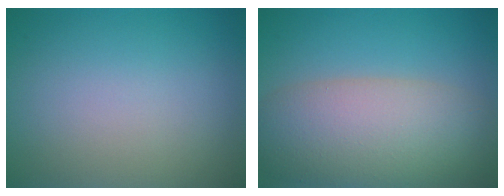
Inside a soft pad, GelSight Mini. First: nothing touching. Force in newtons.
{"total": 8.7, "press": 8.7, "slide": 0.7}